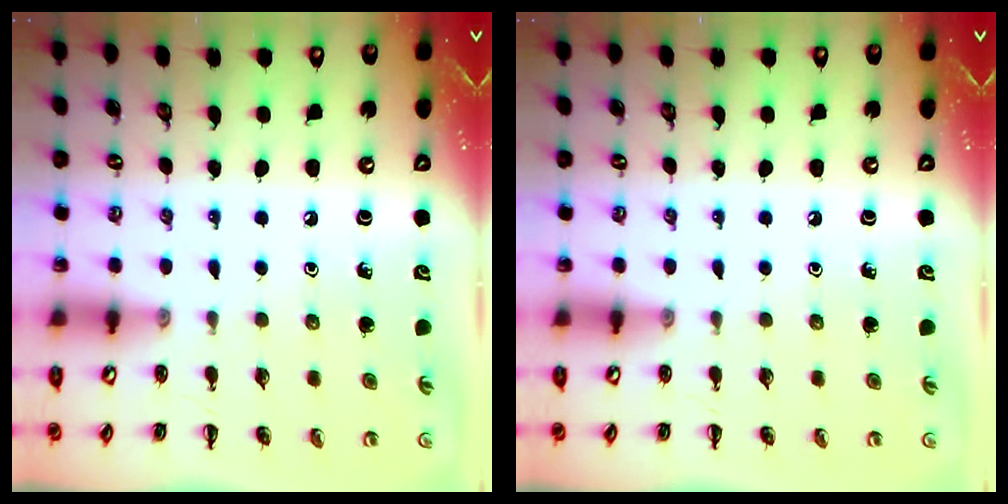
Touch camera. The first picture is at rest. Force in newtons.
{"total": 0.0}